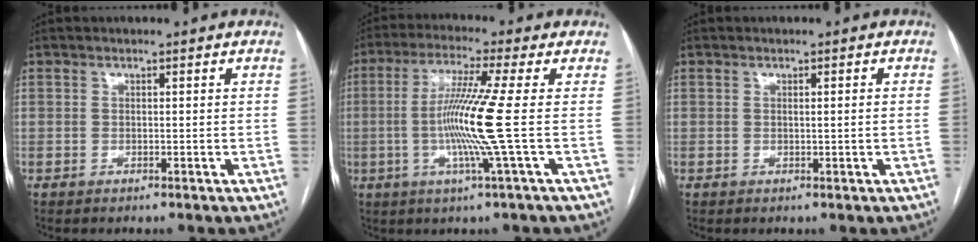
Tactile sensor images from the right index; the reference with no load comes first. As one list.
[{"total": 10.5, "force": [-1.1, -2.4, 10.2], "torque": [-0.198, -0.013, -0.022]}, {"total": 0.9, "force": [0.0, -0.2, 0.9], "torque": [-0.014, 0.001, 0.002]}]